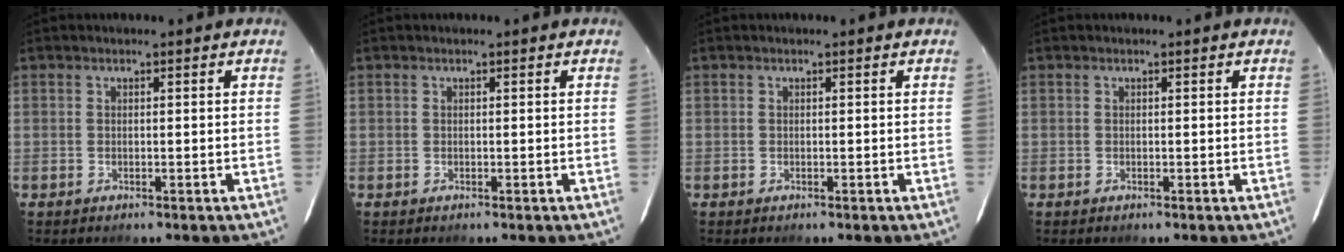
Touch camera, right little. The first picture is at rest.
{"total": 0.0}
{"total": 0.0}
{"total": 0.0}